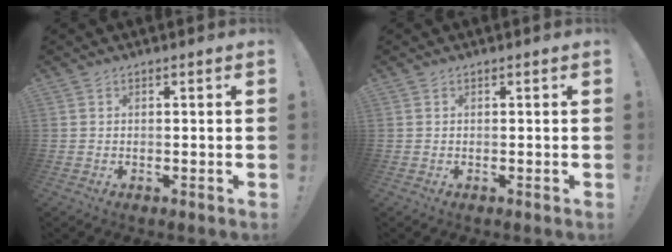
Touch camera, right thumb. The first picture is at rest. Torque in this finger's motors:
{"motor_torque": [-0.12, 0.03, -0.08, 0.03, 0.01]}